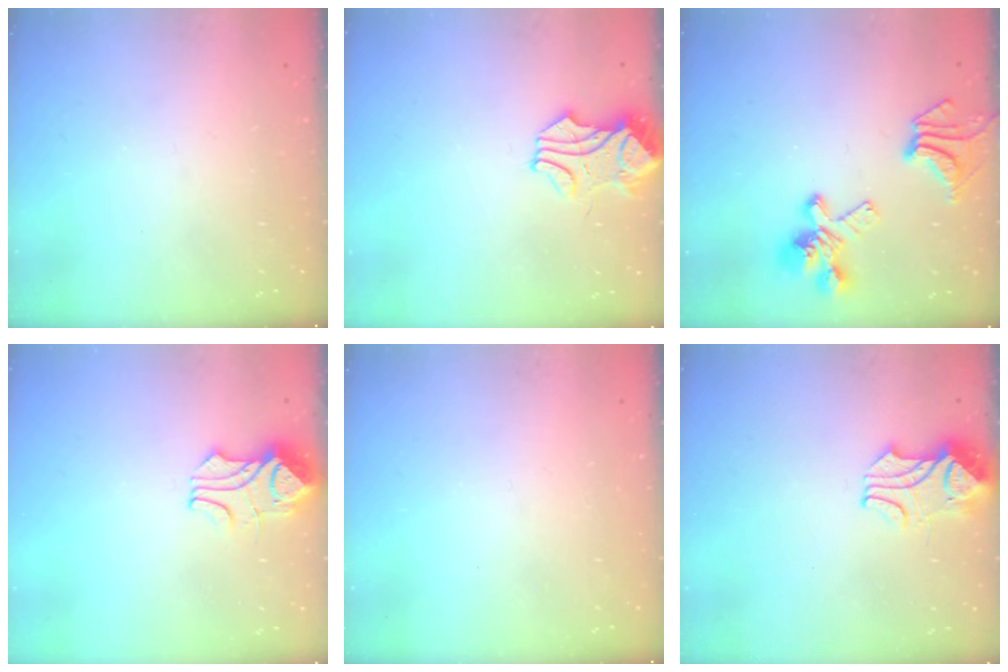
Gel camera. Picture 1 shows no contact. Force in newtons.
{"total": 1.7, "press": 1.5, "slide": 0.8}
{"total": 8.2, "press": 7.7, "slide": 2.6}
{"total": 3.7, "press": 3.5, "slide": 1.0}
{"total": 0.0}
{"total": 2.3, "press": 2.1, "slide": 0.9}